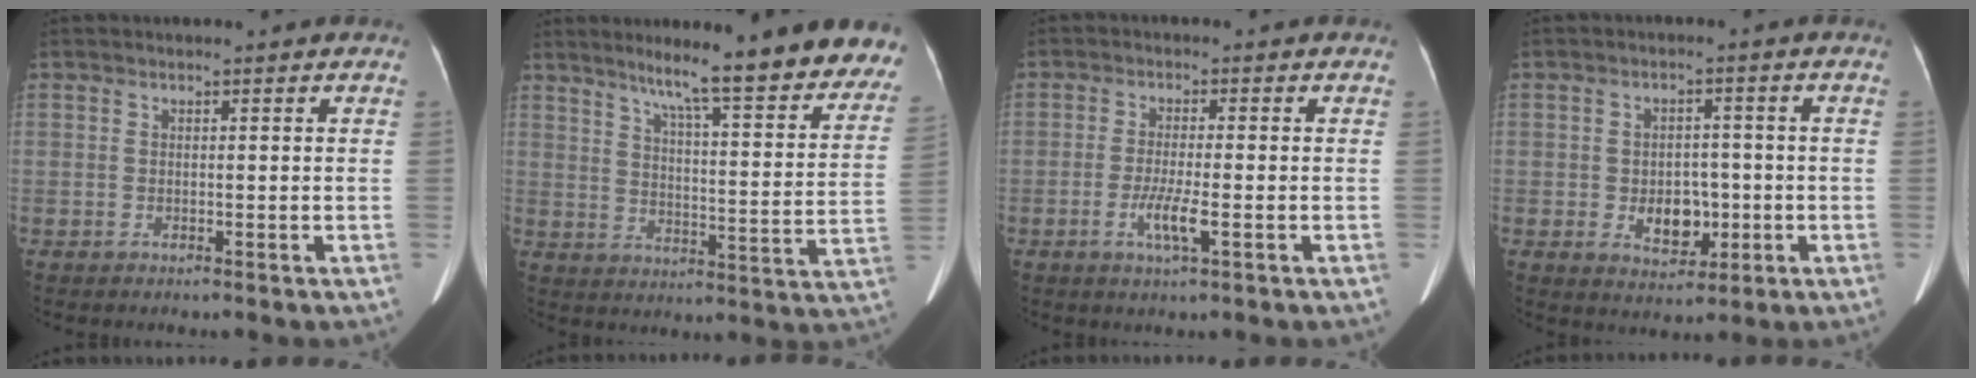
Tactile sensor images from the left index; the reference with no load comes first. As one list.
[{"total": 23.6, "force": [19.8, 1.9, 12.8], "torque": [-0.163, -0.047, 0.246]}, {"total": 4.3, "force": [-1.5, 0.3, 4.0], "torque": [-0.084, -0.008, -0.026]}, {"total": 5.7, "force": [-1.2, 3.9, 4.0], "torque": [-0.064, 0.006, -0.008]}]